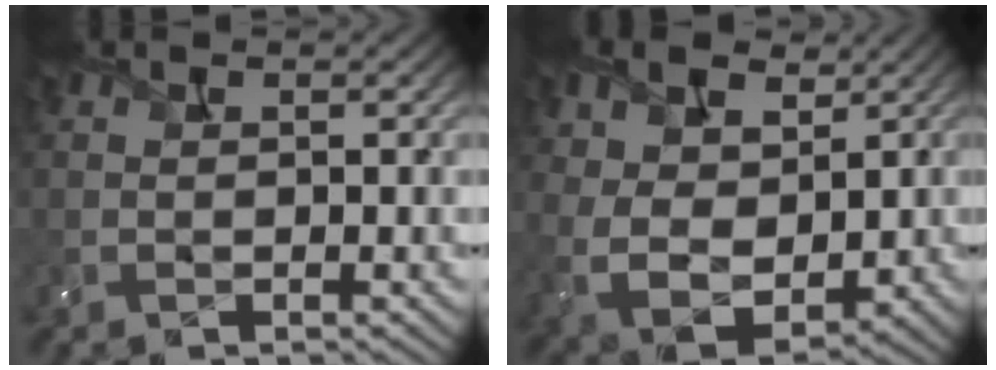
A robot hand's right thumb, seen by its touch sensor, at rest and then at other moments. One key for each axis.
{"total": 10.1, "fx": 2.6, "fy": 7.0, "fz": 6.7, "tx": -0.171, "ty": -0.010, "tz": 0.055}